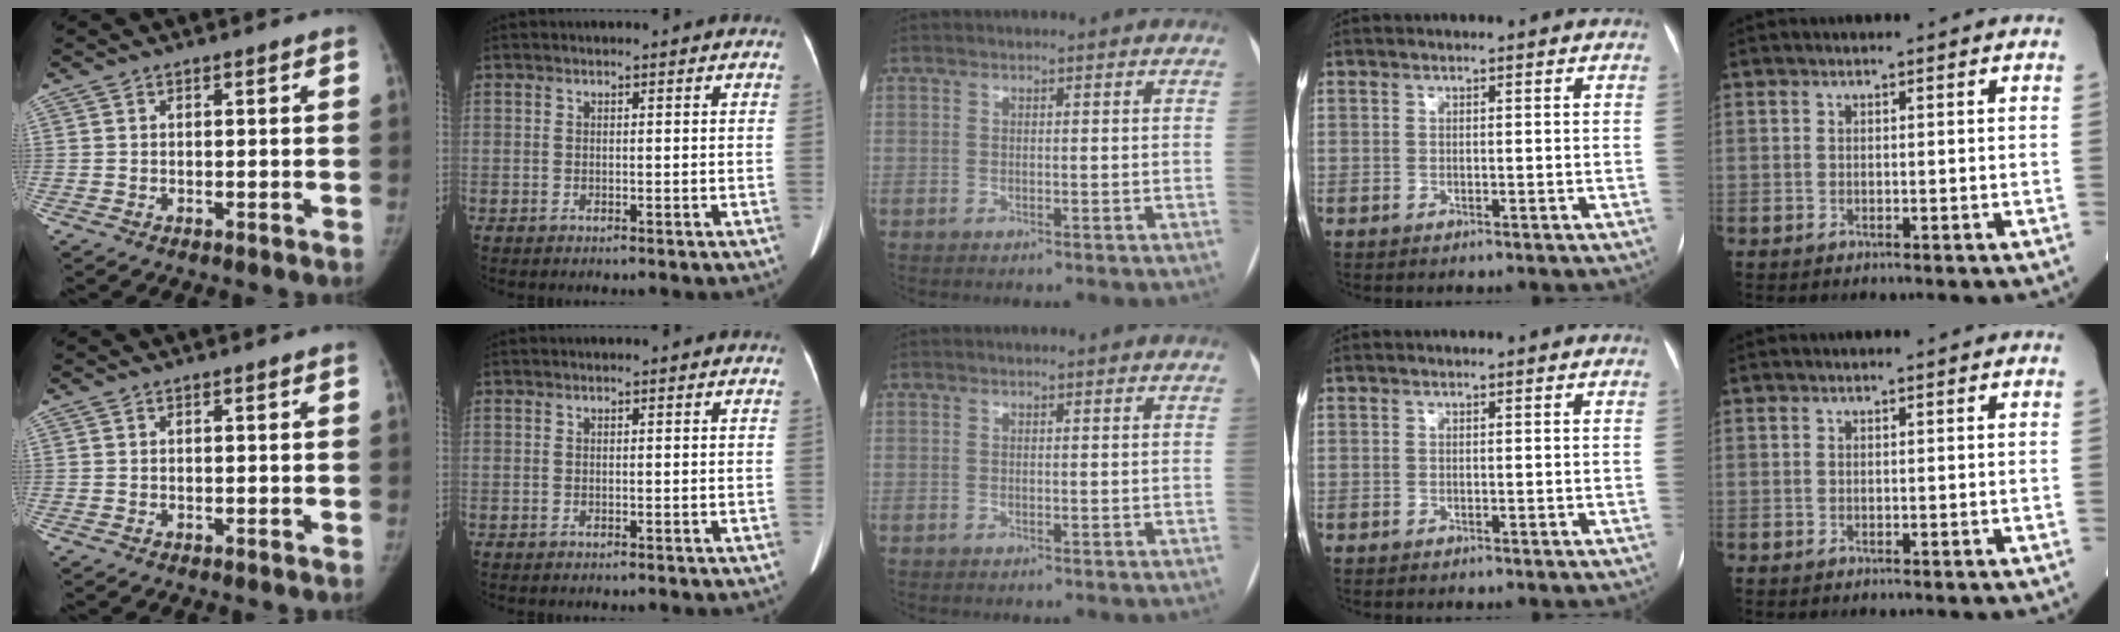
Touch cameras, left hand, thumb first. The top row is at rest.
{}